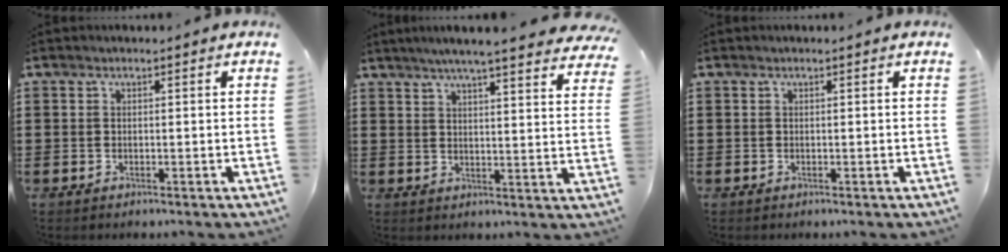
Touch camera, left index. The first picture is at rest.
{"total": 5.3, "force": [4.8, -0.4, 2.4], "torque": [-0.065, -0.017, 0.081]}
{"total": 0.0}